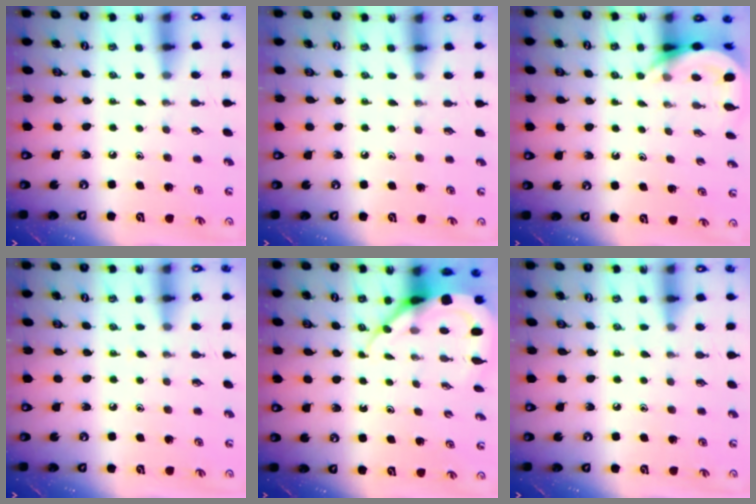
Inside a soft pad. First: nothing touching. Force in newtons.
{"total": 3.1, "press": 3.1, "slide": 0.6}
{"total": 7.0, "press": 7.0, "slide": 0.2}
{"total": 4.5, "press": 4.4, "slide": 0.7}
{"total": 8.6, "press": 8.5, "slide": 1.0}
{"total": 3.7, "press": 3.6, "slide": 0.5}